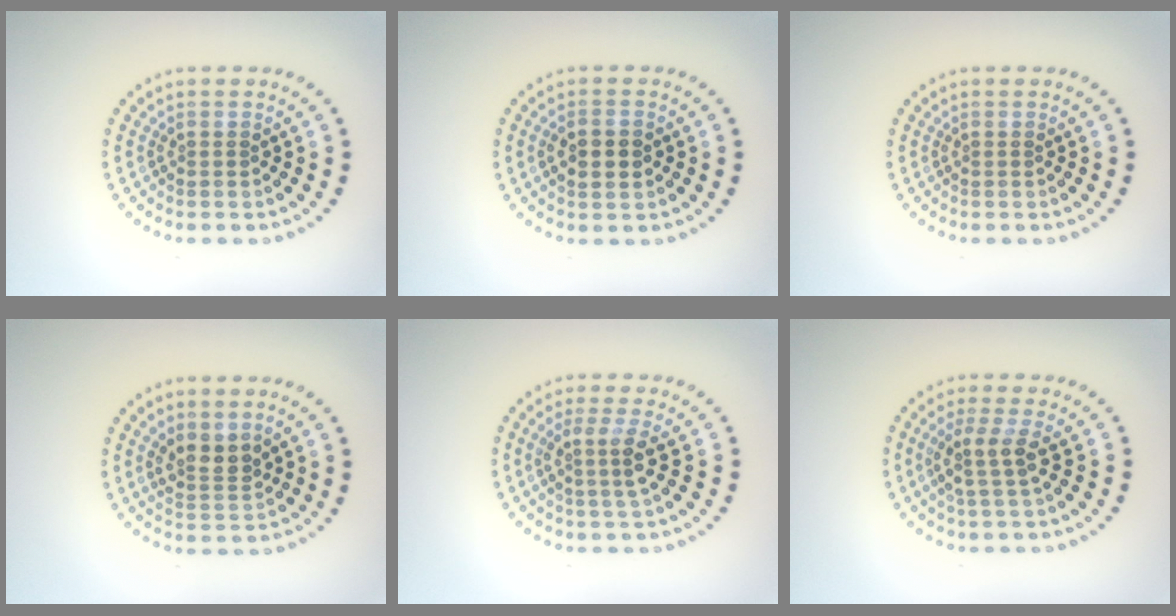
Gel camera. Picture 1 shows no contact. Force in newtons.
{"total": 2.4, "press": 2.4, "slide": 0.3}
{"total": 0.0}
{"total": 2.4, "press": 2.1, "slide": 1.2}
{"total": 2.5, "press": 1.9, "slide": 1.6}
{"total": 2.6, "press": 2.0, "slide": 1.7}